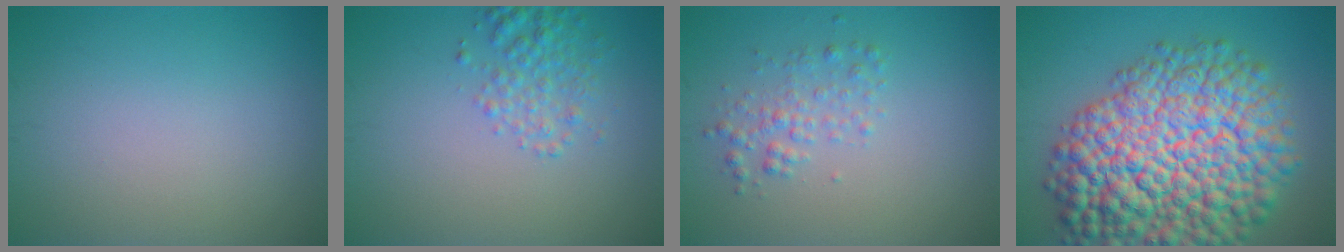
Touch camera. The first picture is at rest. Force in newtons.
{"total": 2.6, "press": 2.6, "slide": 0.1}
{"total": 2.0, "press": 2.0, "slide": 0.1}
{"total": 16.2, "press": 16.2, "slide": 0.6}